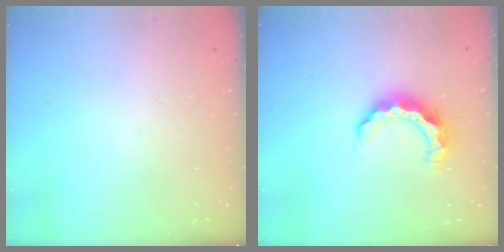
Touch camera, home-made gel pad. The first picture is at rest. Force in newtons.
{"total": 8.8, "press": 8.8, "slide": 0.6}